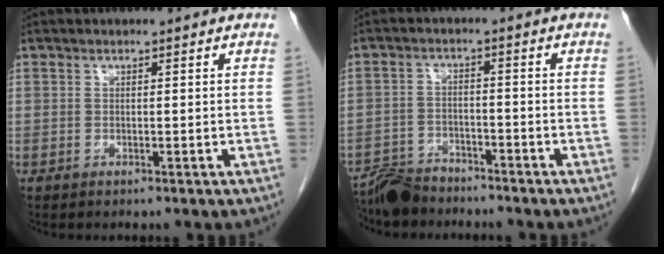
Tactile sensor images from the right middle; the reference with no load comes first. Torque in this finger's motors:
{"motor_torque": [-0.39, -0.30, -0.08, -0.03]}